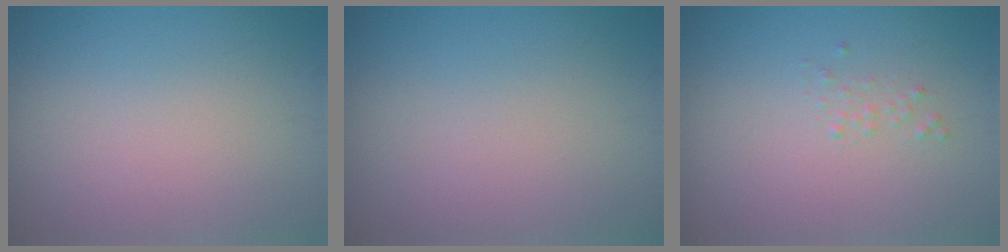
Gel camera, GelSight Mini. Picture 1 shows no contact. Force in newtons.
{"total": 0.0}
{"total": 0.6, "press": 0.6, "slide": 0.0}